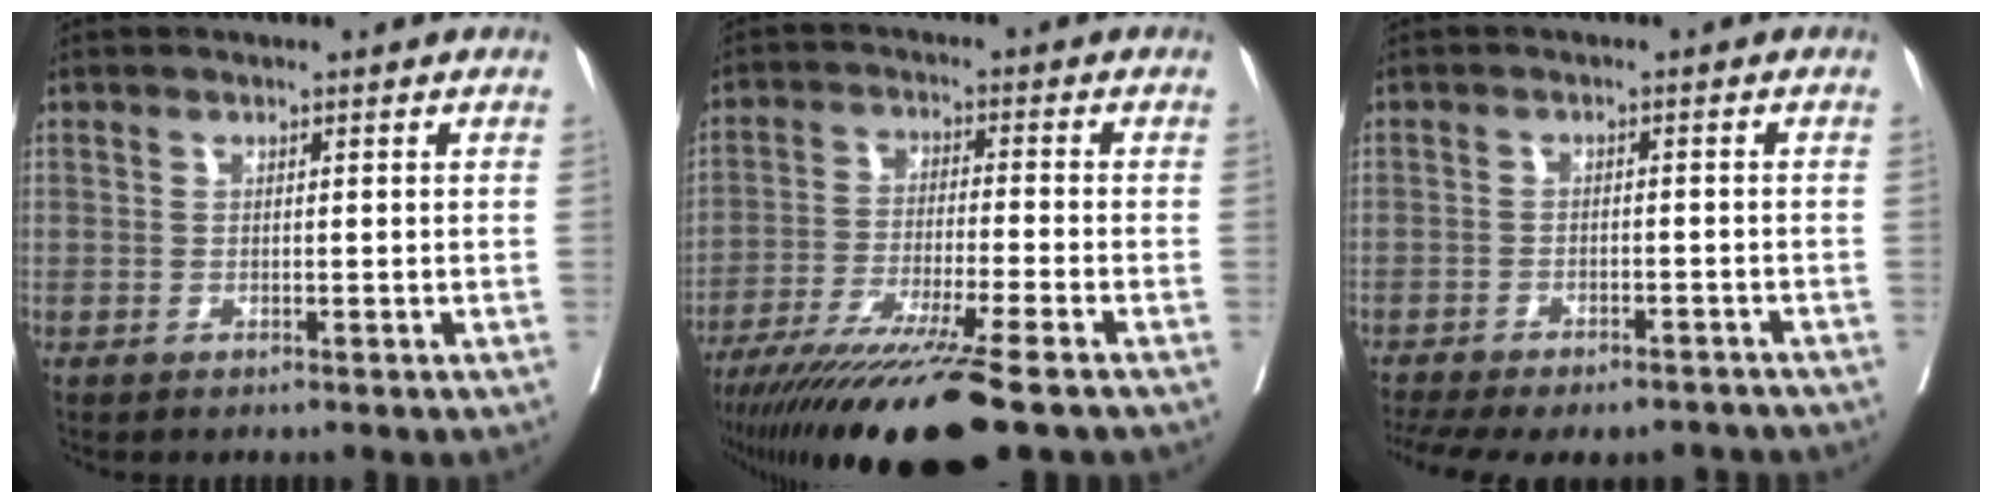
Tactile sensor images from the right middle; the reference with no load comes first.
{"total": 16.1, "force": [-12.2, -1.0, 10.5], "torque": [-0.174, -0.052, -0.201]}
{"total": 15.5, "force": [-13.0, 5.3, 6.6], "torque": [-0.163, -0.006, -0.174]}